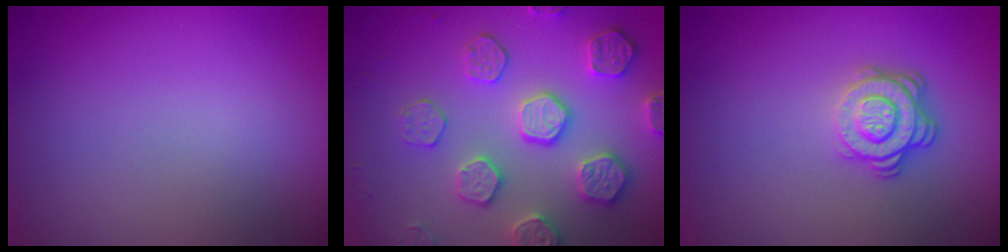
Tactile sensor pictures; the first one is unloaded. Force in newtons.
{"total": 5.0, "press": 4.8, "slide": 1.4}
{"total": 3.2, "press": 2.4, "slide": 2.1}